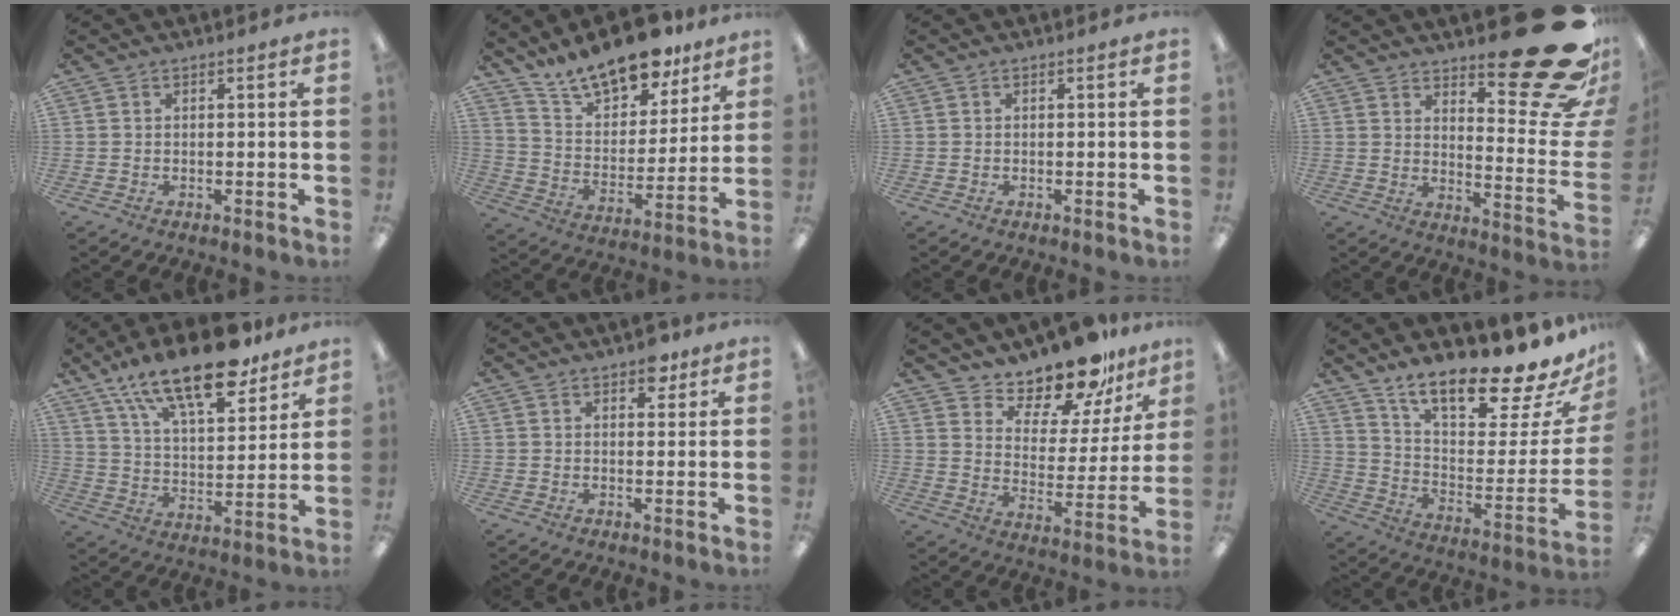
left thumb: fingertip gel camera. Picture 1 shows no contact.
{"total": 17.1, "force": [14.2, 6.6, 6.8], "torque": [-0.127, -0.095, 0.253]}
{"total": 0.0}
{"total": 23.4, "force": [15.8, 7.4, 15.6], "torque": [-0.182, -0.116, 0.254]}
{"total": 20.1, "force": [14.6, 7.2, 11.7], "torque": [-0.195, -0.080, 0.249]}
{"total": 4.4, "force": [3.1, 2.4, 2.1], "torque": [-0.015, -0.008, 0.050]}
{"total": 15.0, "force": [13.7, 4.5, 4.2], "torque": [-0.079, -0.118, 0.241]}
{"total": 18.7, "force": [15.8, 4.2, 9.1], "torque": [-0.132, -0.130, 0.263]}